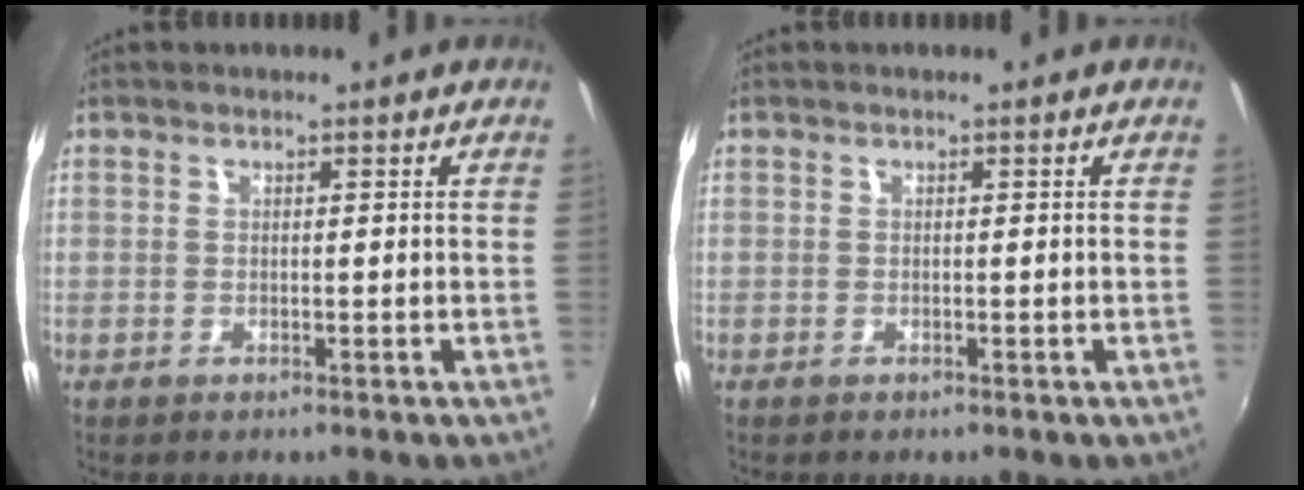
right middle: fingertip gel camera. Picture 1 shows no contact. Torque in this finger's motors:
{"motor_torque": [0.23, -0.08, 0.07, 0.01]}